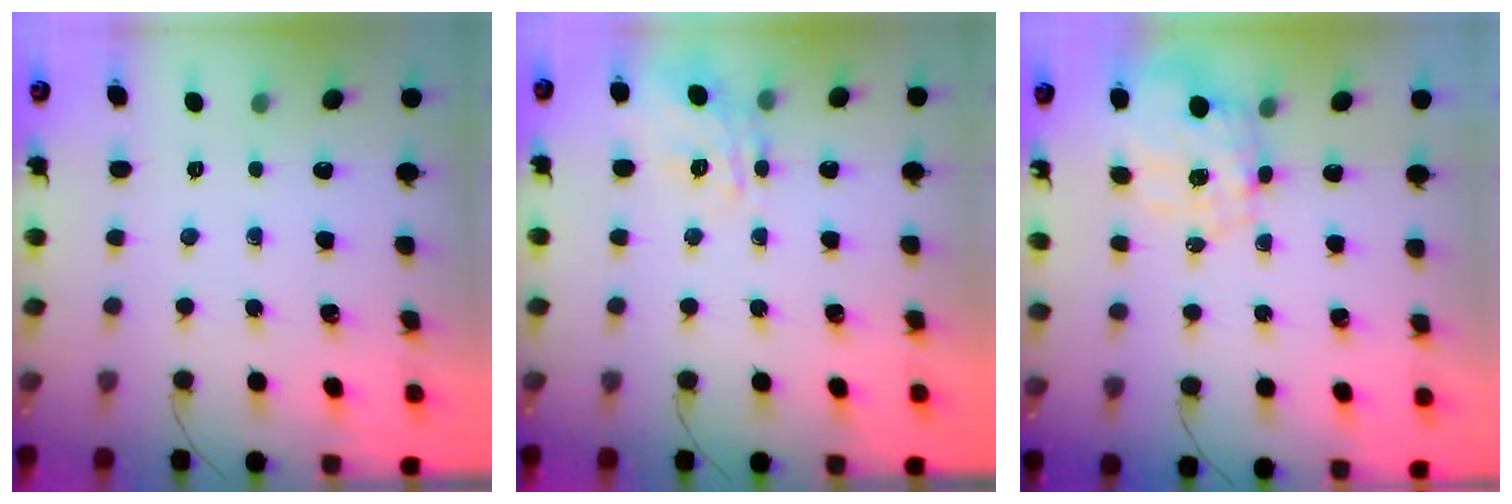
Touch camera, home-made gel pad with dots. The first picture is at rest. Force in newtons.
{"total": 15.2, "press": 15.2, "slide": 0.6}
{"total": 2.8, "press": 2.6, "slide": 1.0}